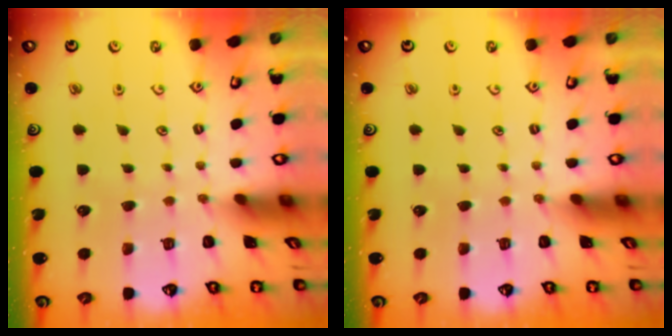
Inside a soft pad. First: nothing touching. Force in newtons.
{"total": 0.0}